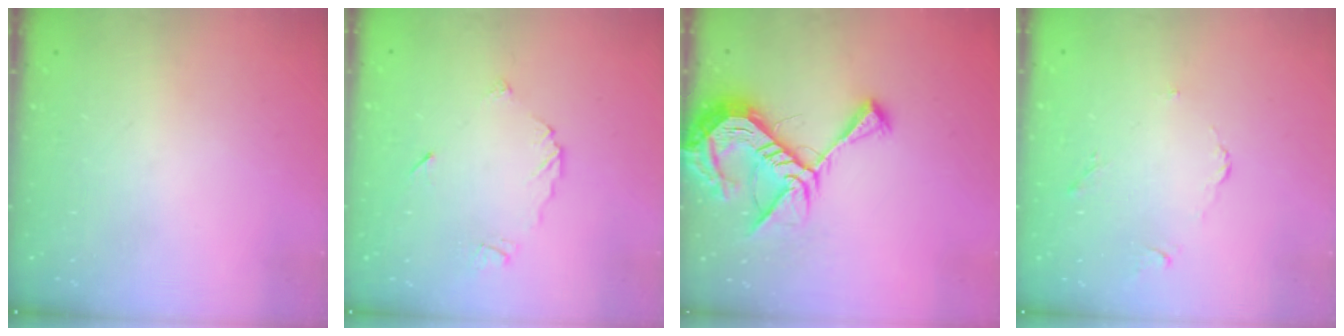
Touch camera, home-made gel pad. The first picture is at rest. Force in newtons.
{"total": 4.8, "press": 4.8, "slide": 0.1}
{"total": 14.7, "press": 14.6, "slide": 1.4}
{"total": 2.7, "press": 2.7, "slide": 0.5}